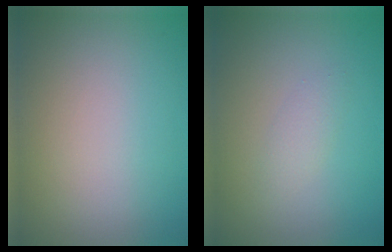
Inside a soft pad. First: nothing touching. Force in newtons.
{"total": 1.1, "press": 1.1, "slide": 0.1}